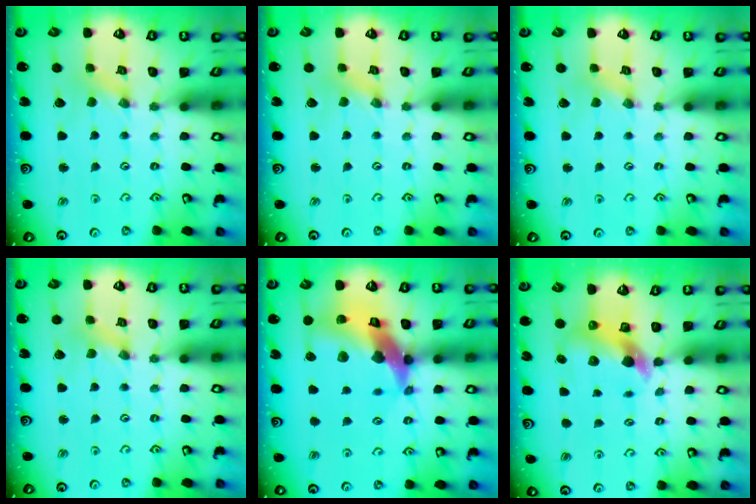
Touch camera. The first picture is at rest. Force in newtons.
{"total": 0.0}
{"total": 0.6, "press": 0.6, "slide": 0.2}
{"total": 0.0}
{"total": 18.4, "press": 18.2, "slide": 2.4}
{"total": 5.2, "press": 5.1, "slide": 0.8}